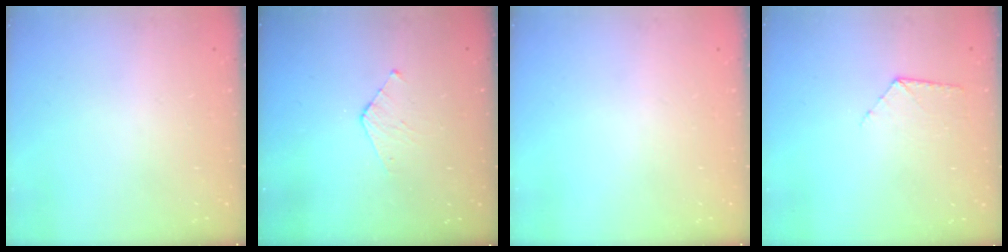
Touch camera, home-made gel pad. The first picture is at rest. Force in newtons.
{"total": 3.7, "press": 3.7, "slide": 0.3}
{"total": 0.0}
{"total": 7.2, "press": 7.2, "slide": 0.6}